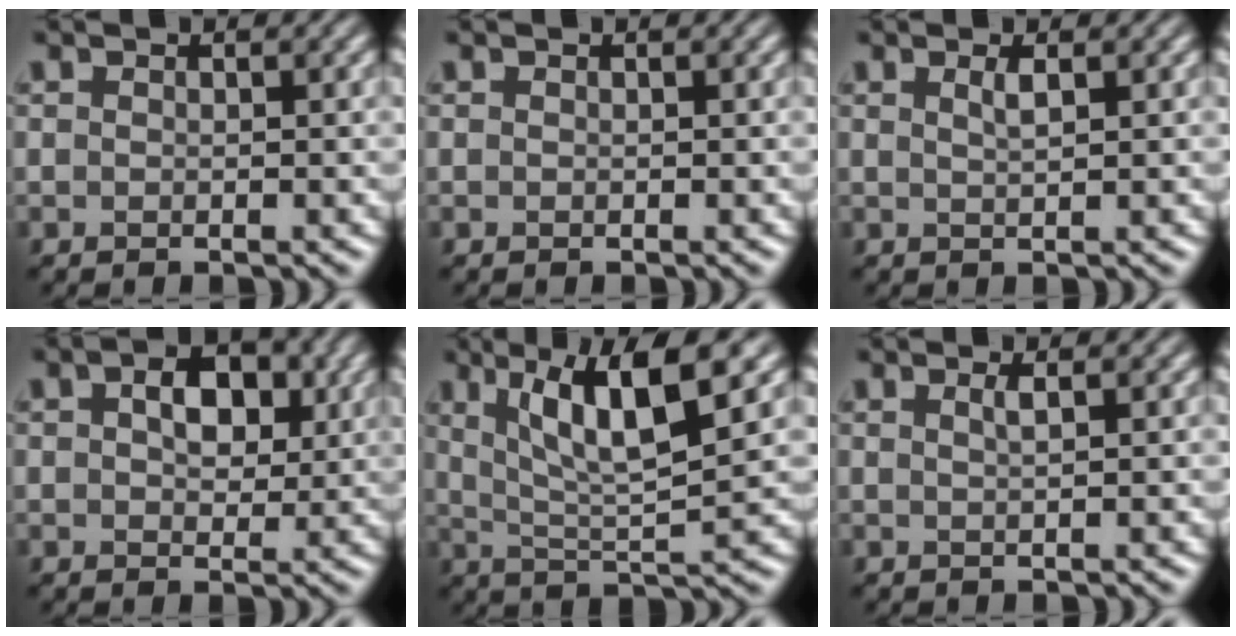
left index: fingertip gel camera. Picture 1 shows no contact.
{"total": 0.0}
{"total": 1.2, "force": [0.6, 0.3, 1.0], "torque": [-0.014, 0.002, 0.008]}
{"total": 4.1, "force": [1.1, 2.7, 3.0], "torque": [-0.049, 0.005, 0.013]}
{"total": 9.0, "force": [3.8, 2.0, 7.9], "torque": [-0.130, 0.003, 0.069]}
{"total": 1.1, "force": [0.5, 0.4, 0.9], "torque": [-0.010, 0.002, 0.005]}